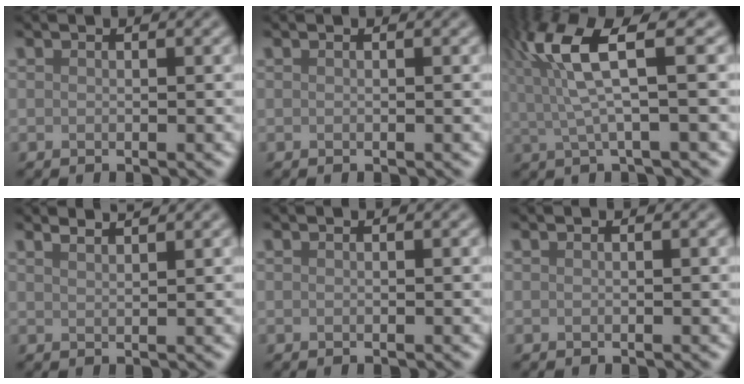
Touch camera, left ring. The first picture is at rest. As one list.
[{"total": 0.0}, {"total": 7.8, "force": [2.5, 1.8, 7.1], "torque": [-0.155, 0.014, 0.048]}, {"total": 2.5, "force": [2.1, 0.7, 1.1], "torque": [0.003, 0.005, 0.009]}, {"total": 0.0}, {"total": 0.0}]